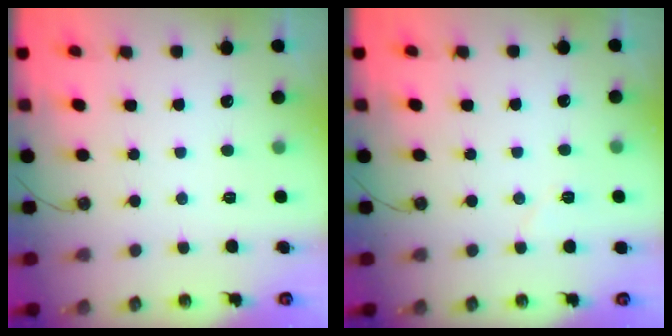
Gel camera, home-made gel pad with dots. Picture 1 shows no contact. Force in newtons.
{"total": 4.6, "press": 3.8, "slide": 2.6}